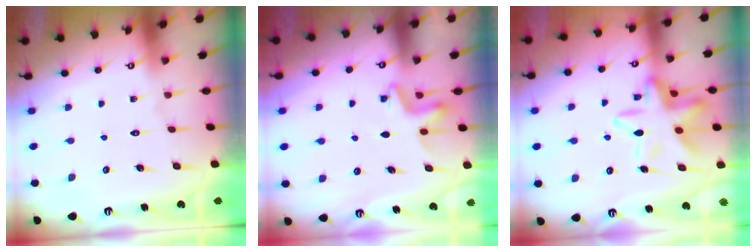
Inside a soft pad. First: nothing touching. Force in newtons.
{"total": 4.1, "press": 4.1, "slide": 0.4}
{"total": 13.8, "press": 13.7, "slide": 1.4}